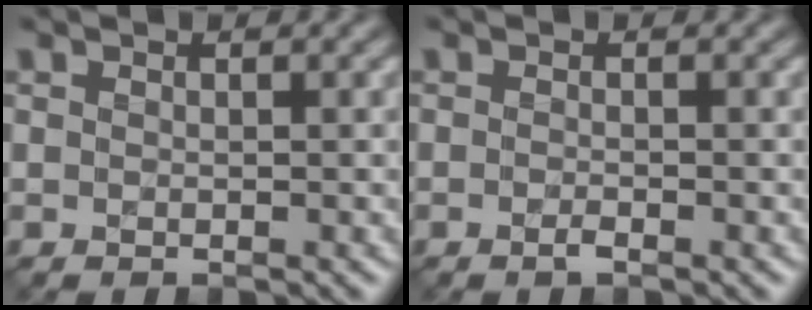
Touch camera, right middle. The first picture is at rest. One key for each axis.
{"total": 0.8, "fx": -0.5, "fy": 0.1, "fz": 0.6, "tx": -0.013, "ty": 0.001, "tz": -0.009}